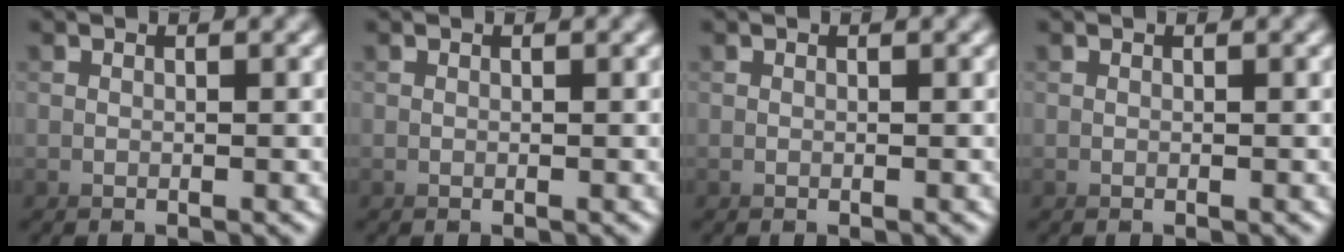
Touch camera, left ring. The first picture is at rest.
{"total": 0.0}
{"total": 0.0}
{"total": 0.0}